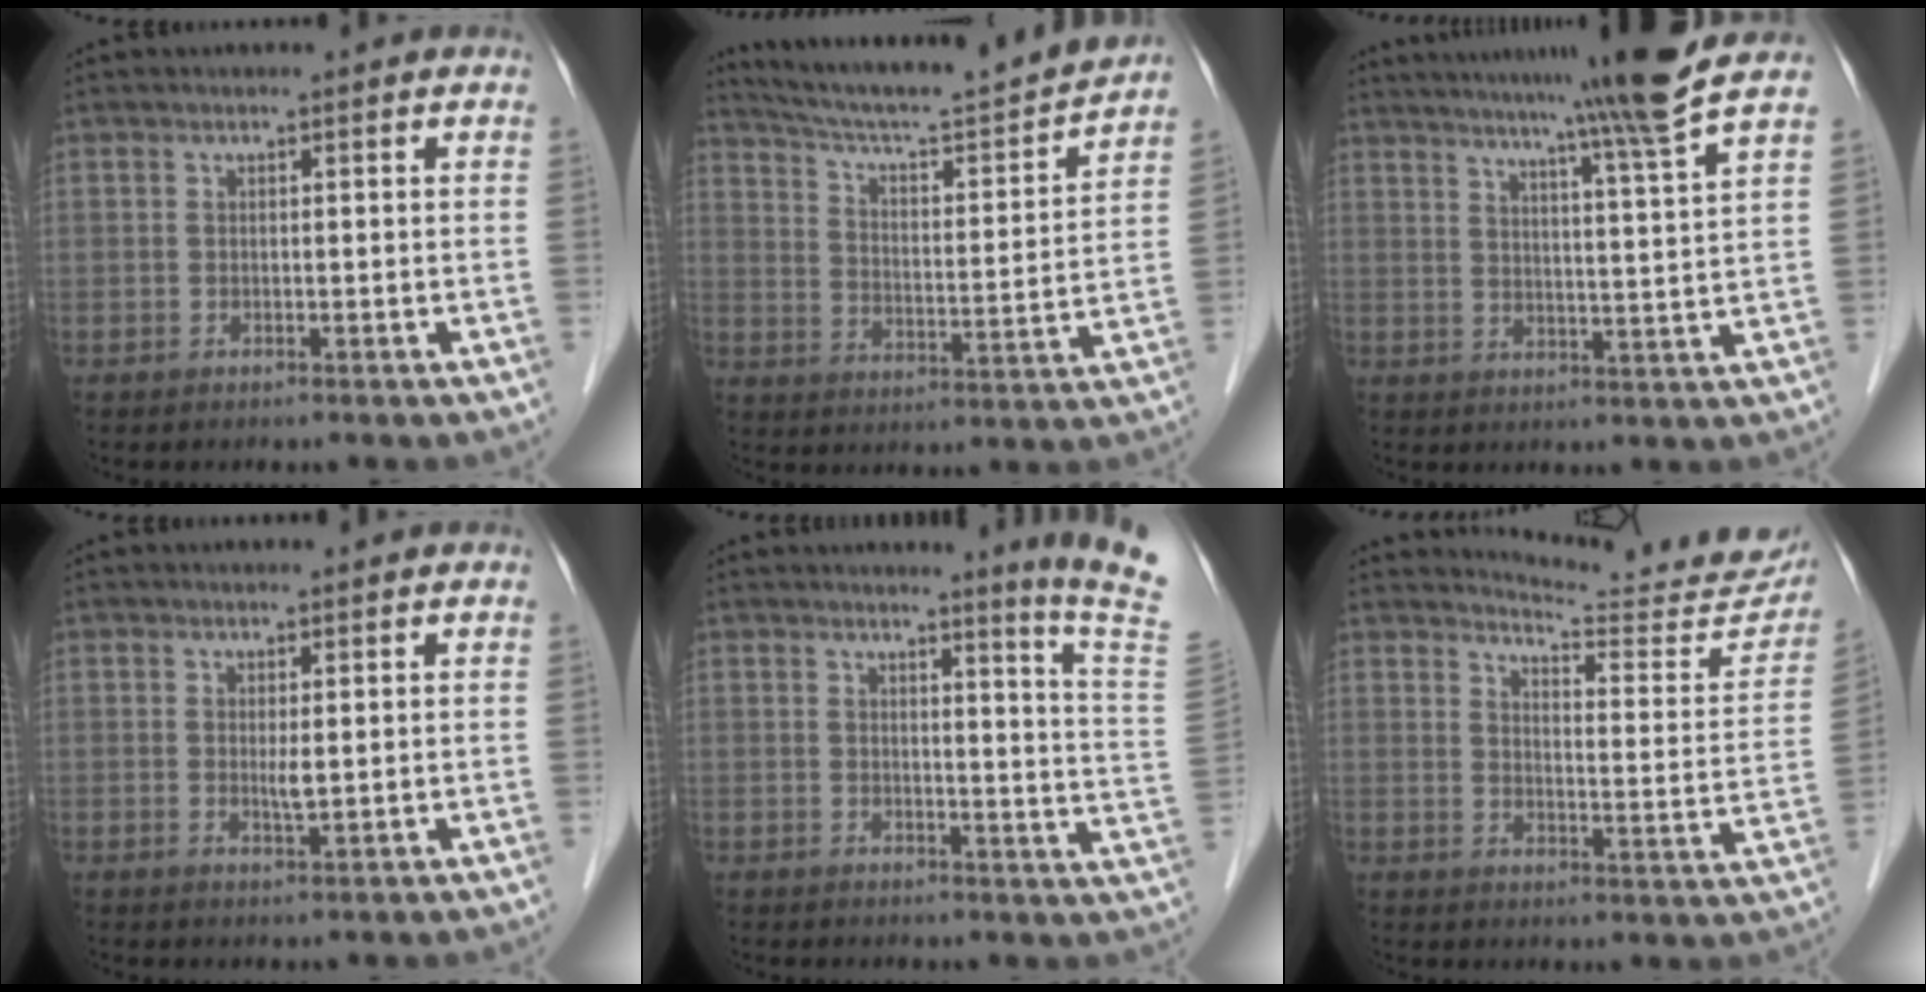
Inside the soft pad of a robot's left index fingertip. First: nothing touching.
{"total": 19.0, "force": [17.6, -0.5, 7.3], "torque": [-0.124, -0.020, 0.262]}
{"total": 14.1, "force": [11.6, -3.2, 7.4], "torque": [-0.119, -0.033, 0.152]}
{"total": 1.5, "force": [0.3, 0.1, 1.5], "torque": [-0.032, -0.005, 0.010]}
{"total": 9.3, "force": [7.7, -3.3, 4.0], "torque": [-0.056, -0.089, 0.076]}
{"total": 16.8, "force": [16.4, 1.8, 3.4], "torque": [-0.033, -0.088, 0.185]}